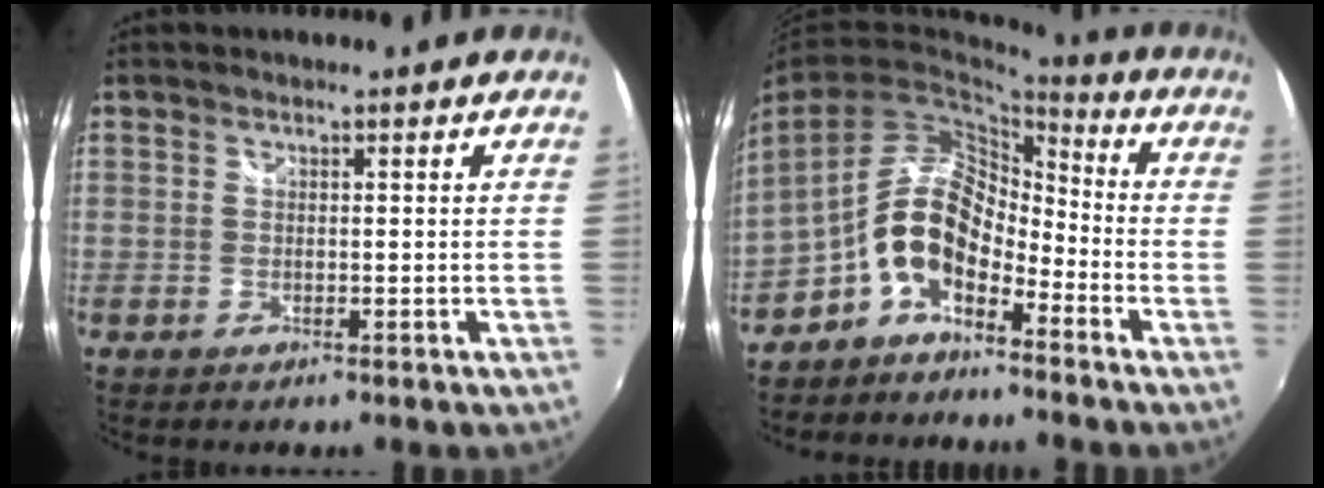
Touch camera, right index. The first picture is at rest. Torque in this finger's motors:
{"motor_torque": [0.98, -0.92, 0.59, 0.08]}